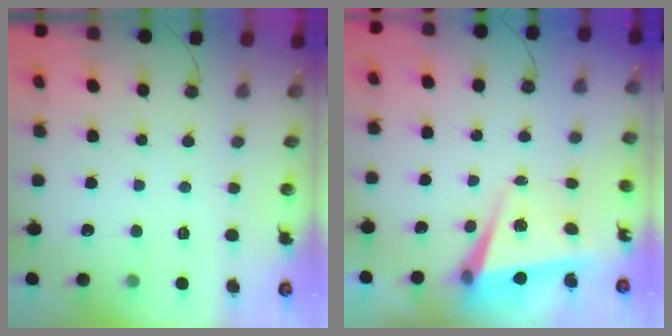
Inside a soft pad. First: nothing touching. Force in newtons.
{"total": 5.5, "press": 5.2, "slide": 1.6}